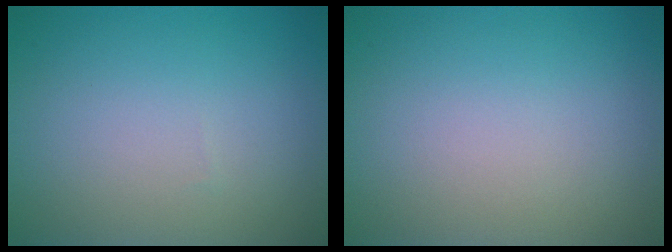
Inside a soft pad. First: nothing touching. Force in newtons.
{"total": 0.0}